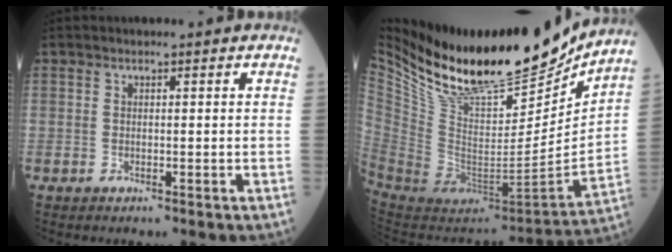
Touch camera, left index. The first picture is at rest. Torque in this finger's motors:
{"motor_torque": [0.89, -1.24, 0.21, 0.06]}